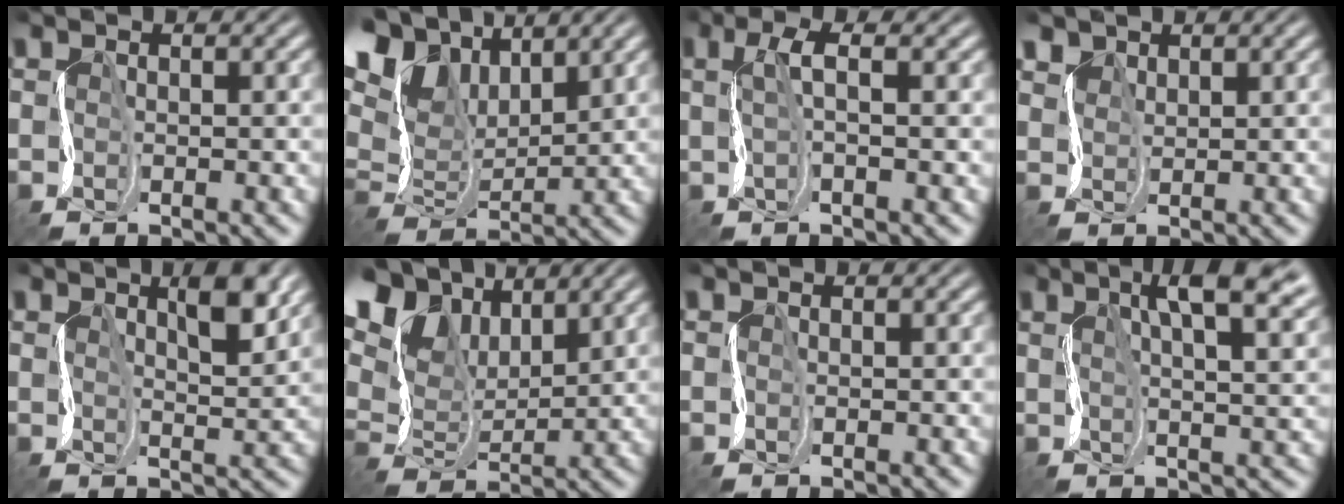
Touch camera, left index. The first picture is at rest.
{"total": 9.1, "force": [6.0, 5.0, 4.7], "torque": [-0.119, 0.025, 0.098]}
{"total": 1.8, "force": [0.8, 0.7, 1.4], "torque": [-0.025, 0.009, 0.011]}
{"total": 2.2, "force": [1.8, 0.9, -0.9], "torque": [0.013, 0.009, 0.036]}
{"total": 3.2, "force": [2.1, 1.1, 2.1], "torque": [-0.032, 0.006, 0.032]}
{"total": 10.5, "force": [6.5, 6.4, 5.2], "torque": [-0.134, 0.028, 0.104]}
{"total": 0.0}
{"total": 7.5, "force": [3.9, 2.6, 5.8], "torque": [-0.072, 0.020, 0.056]}